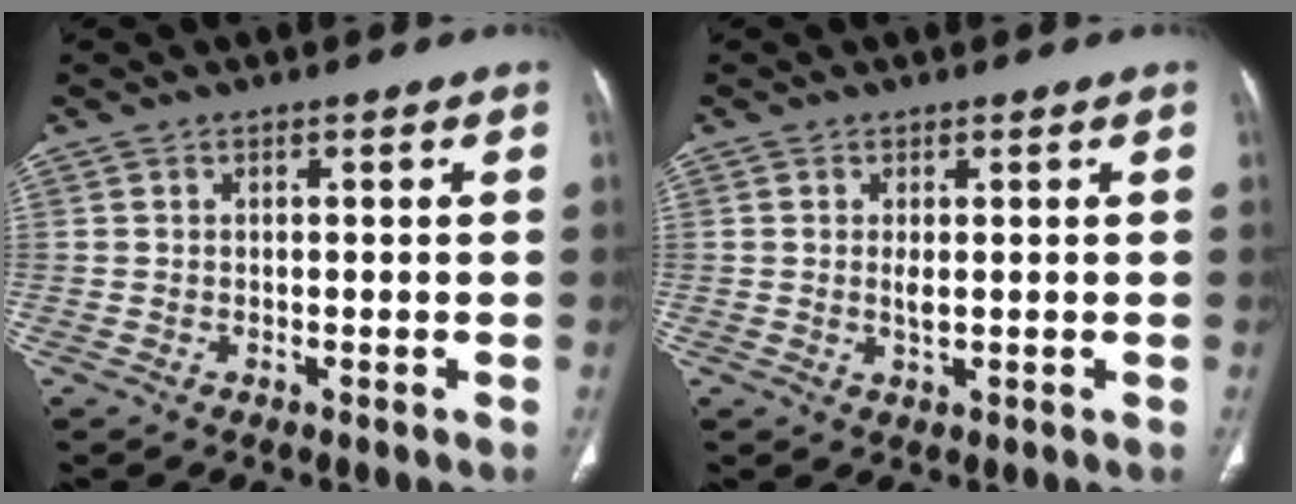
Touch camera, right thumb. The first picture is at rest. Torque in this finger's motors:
{"motor_torque": [1.60, 0.11, 0.87, -0.76, 0.01]}